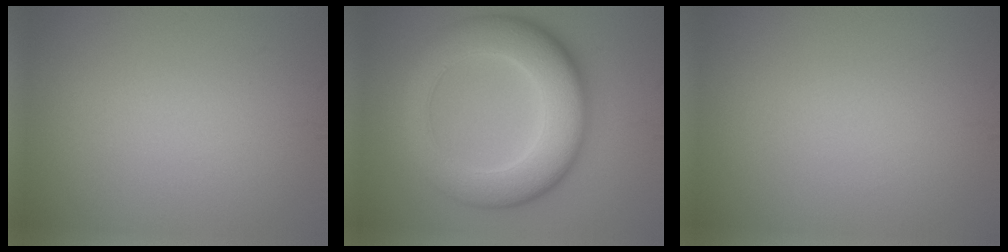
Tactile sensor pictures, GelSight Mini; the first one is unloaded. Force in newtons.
{"total": 10.5, "press": 10.5, "slide": 0.1}
{"total": 0.0}